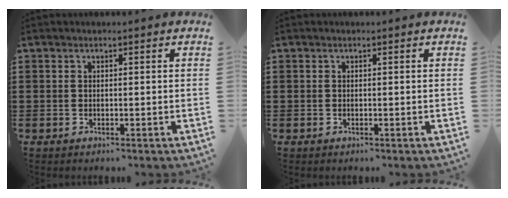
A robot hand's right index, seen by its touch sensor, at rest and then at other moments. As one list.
[{"total": 0.0}]